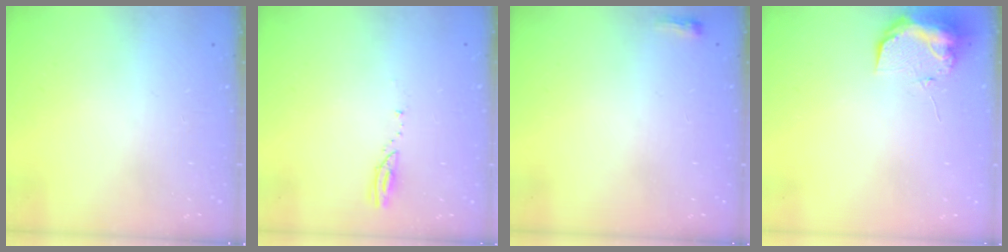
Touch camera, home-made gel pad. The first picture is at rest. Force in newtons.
{"total": 3.2, "press": 3.2, "slide": 0.3}
{"total": 2.6, "press": 2.5, "slide": 0.6}
{"total": 9.5, "press": 9.4, "slide": 1.0}